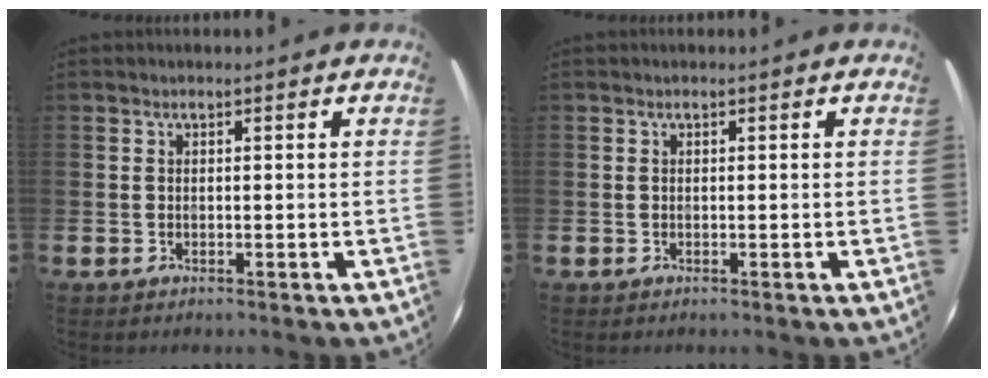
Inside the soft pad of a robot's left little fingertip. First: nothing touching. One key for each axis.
{"total": 0.0}